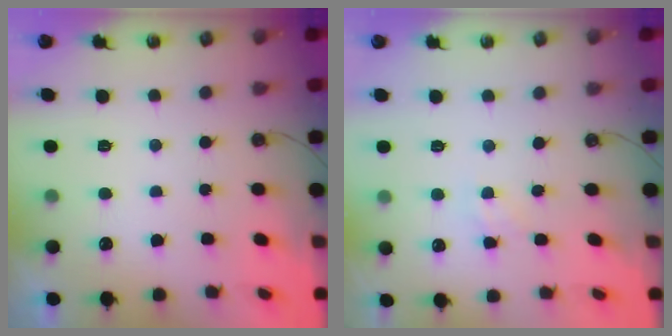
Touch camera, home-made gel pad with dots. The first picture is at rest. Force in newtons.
{"total": 1.6, "press": 1.6, "slide": 0.3}